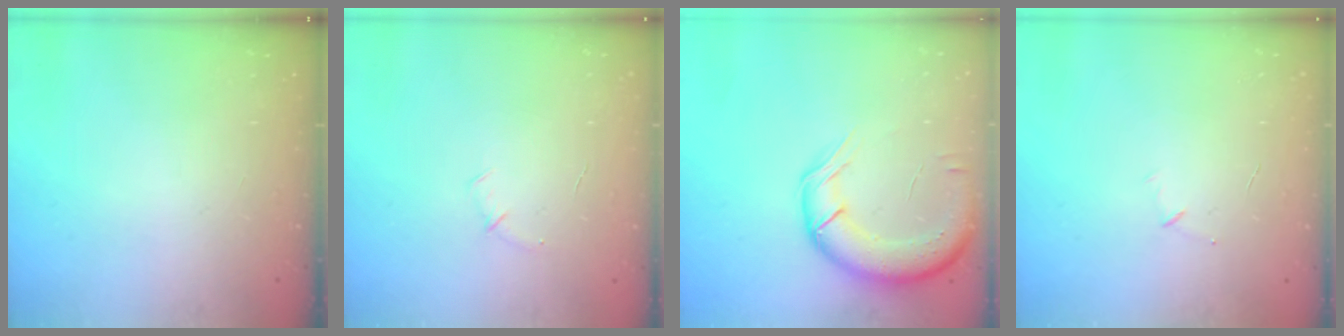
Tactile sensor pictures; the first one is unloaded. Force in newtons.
{"total": 5.0, "press": 4.9, "slide": 1.3}
{"total": 14.4, "press": 14.0, "slide": 3.5}
{"total": 3.6, "press": 3.5, "slide": 0.9}